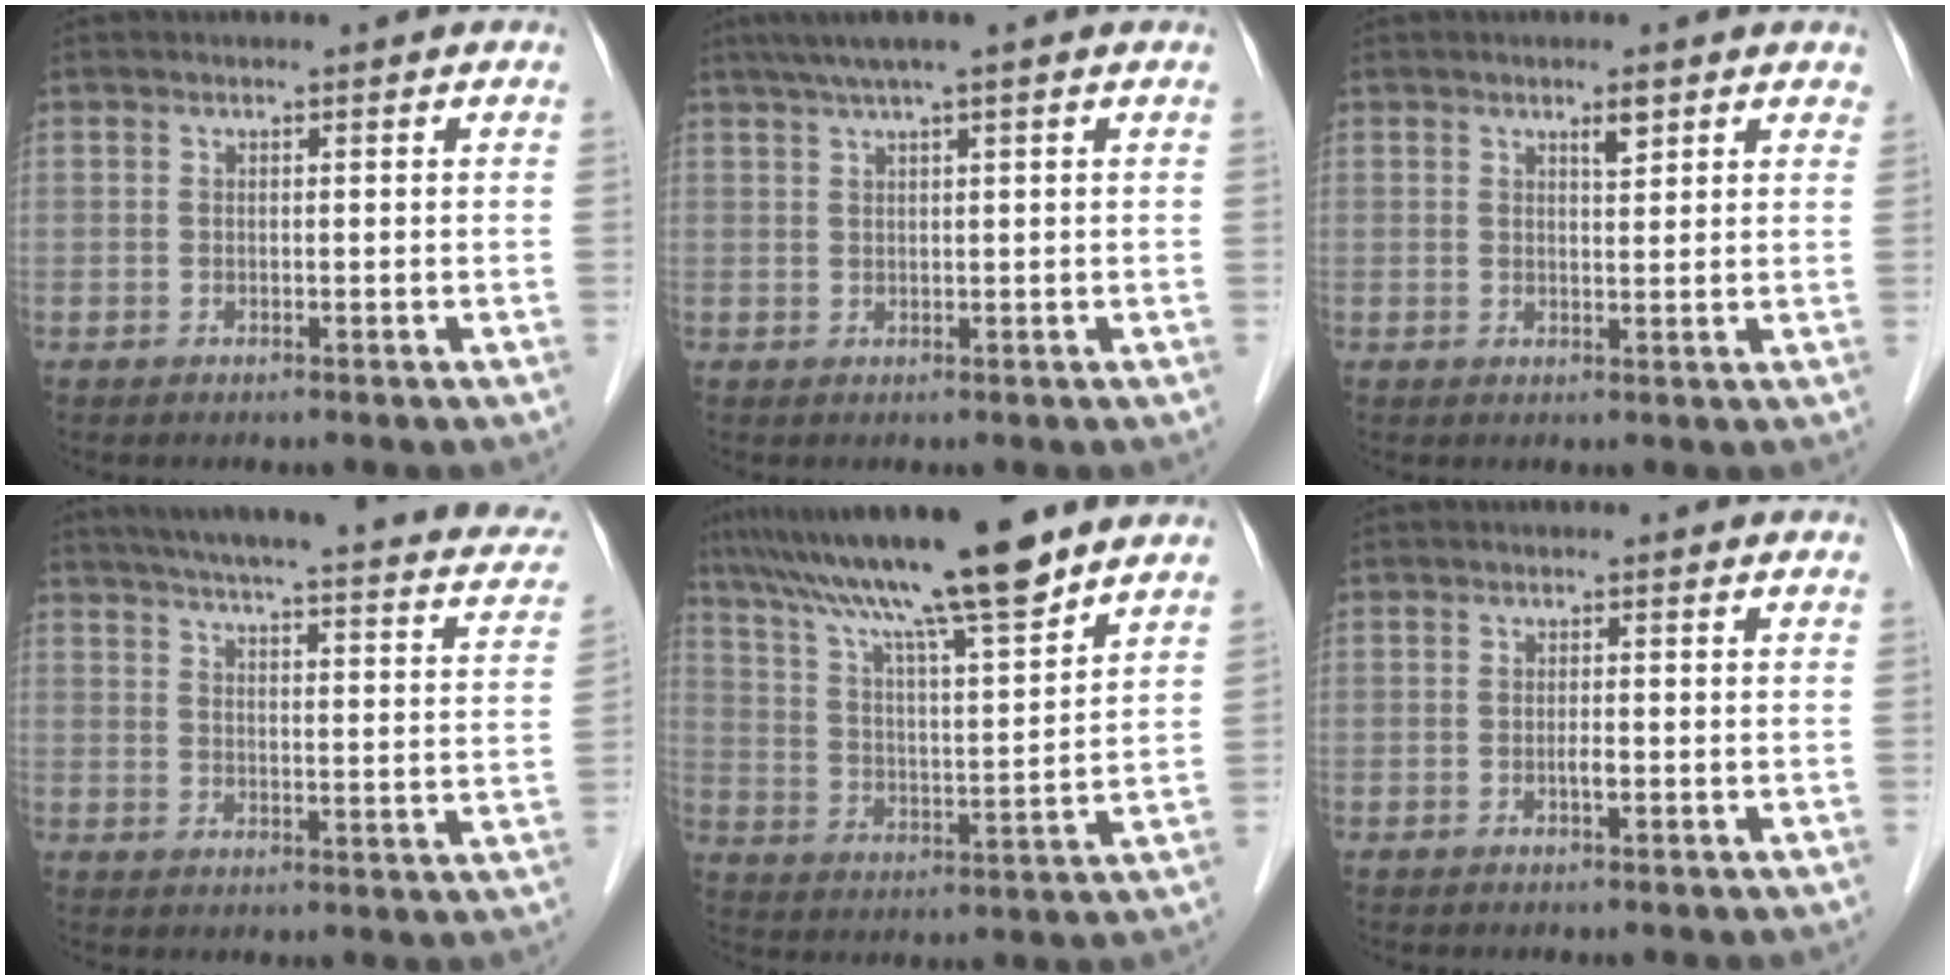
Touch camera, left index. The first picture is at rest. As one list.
[{"total": 4.9, "force": [3.6, -0.5, 3.4], "torque": [-0.062, 0.027, 0.065]}, {"total": 2.5, "force": [1.8, 0.7, 1.6], "torque": [-0.025, 0.003, 0.027]}, {"total": 27.8, "force": [23.8, 4.4, 13.8], "torque": [-0.199, -0.014, 0.280]}, {"total": 17.6, "force": [14.3, 0.6, 10.3], "torque": [-0.175, 0.018, 0.239]}, {"total": 0.9, "force": [-0.3, 0.1, 0.8], "torque": [-0.016, 0.000, -0.005]}]